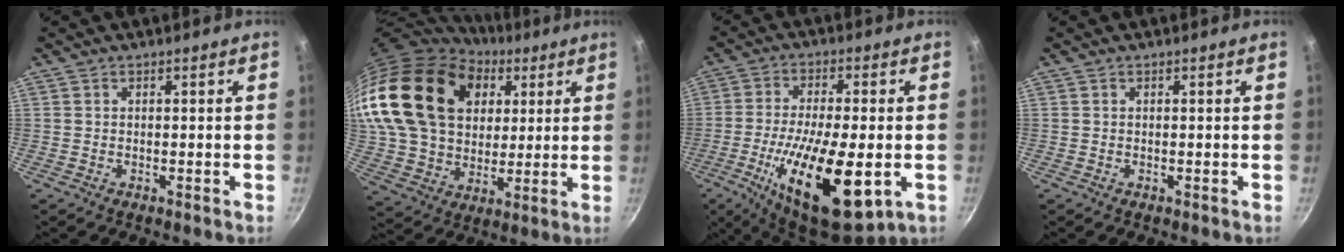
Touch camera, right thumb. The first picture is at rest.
{"total": 28.9, "force": [10.7, 20.5, 17.3], "torque": [-0.316, -0.001, 0.199]}
{"total": 20.0, "force": [-5.7, 7.0, 17.9], "torque": [-0.312, 0.002, -0.095]}
{"total": 0.0}